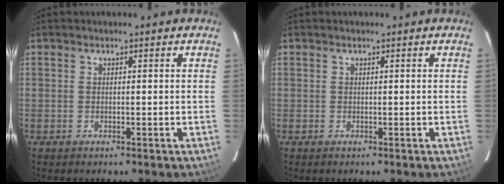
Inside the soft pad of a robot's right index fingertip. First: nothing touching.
{"total": 0.0}